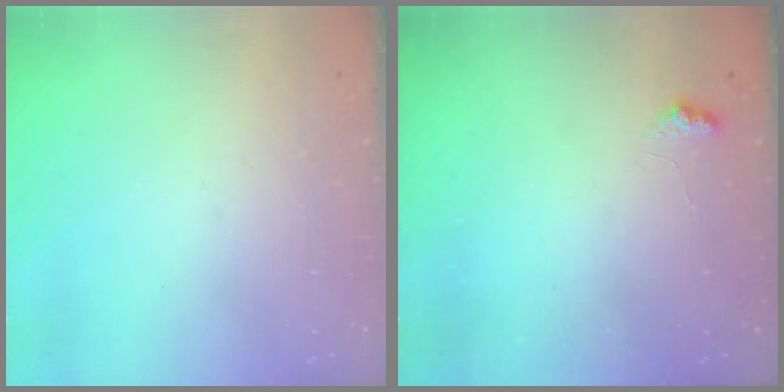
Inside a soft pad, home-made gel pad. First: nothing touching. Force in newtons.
{"total": 6.1, "press": 6.0, "slide": 0.7}